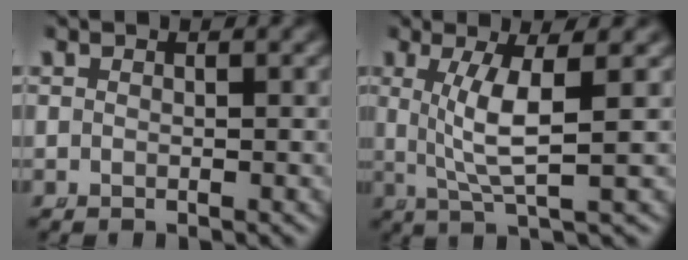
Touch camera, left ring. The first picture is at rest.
{"total": 5.0, "force": [0.9, 0.6, 4.9], "torque": [-0.087, -0.009, 0.026]}